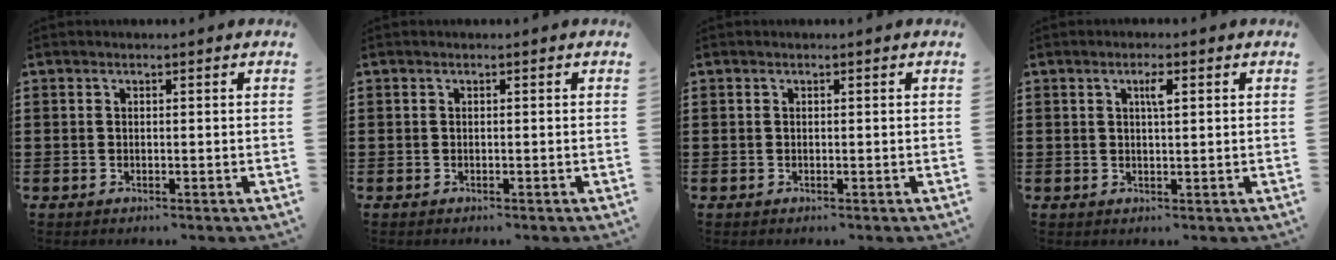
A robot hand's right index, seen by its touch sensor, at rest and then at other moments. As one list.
[{"total": 0.0}, {"total": 0.0}, {"total": 2.2, "force": [0.7, 0.5, 2.0], "torque": [-0.033, 0.002, 0.009]}]